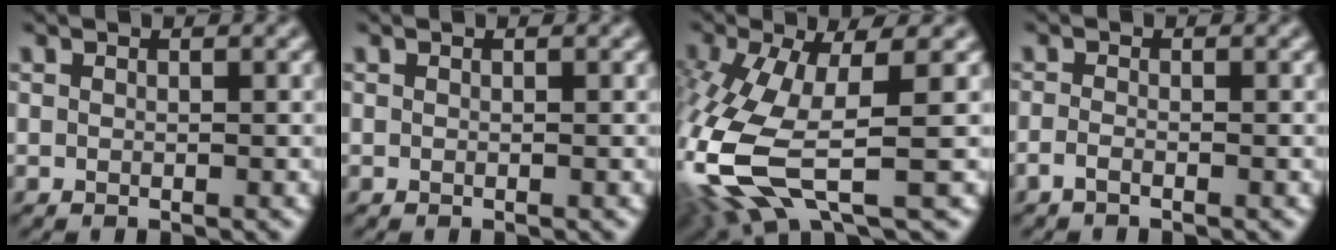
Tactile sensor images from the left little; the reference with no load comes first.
{"total": 0.0}
{"total": 11.2, "force": [-2.6, 4.3, 10.1], "torque": [-0.251, -0.023, -0.045]}
{"total": 1.1, "force": [-0.8, 0.2, 0.6], "torque": [-0.017, 0.002, -0.019]}